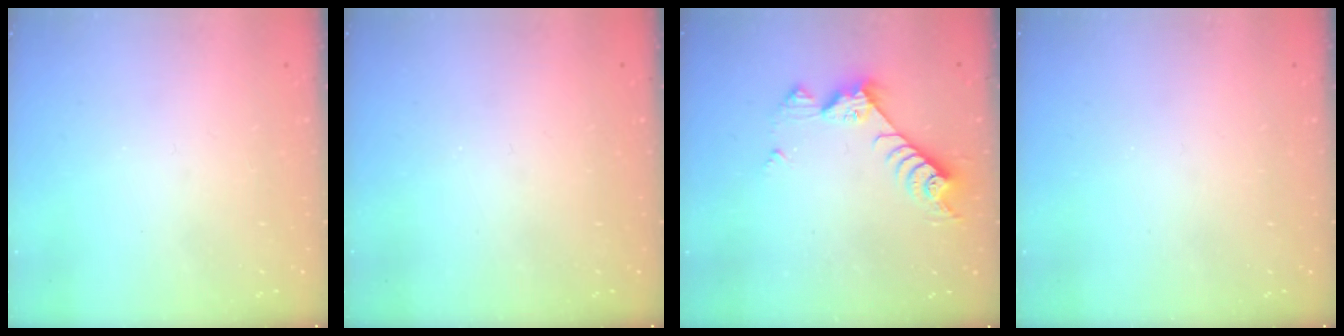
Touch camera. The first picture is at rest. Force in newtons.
{"total": 0.0}
{"total": 8.3, "press": 8.2, "slide": 0.5}
{"total": 0.0}